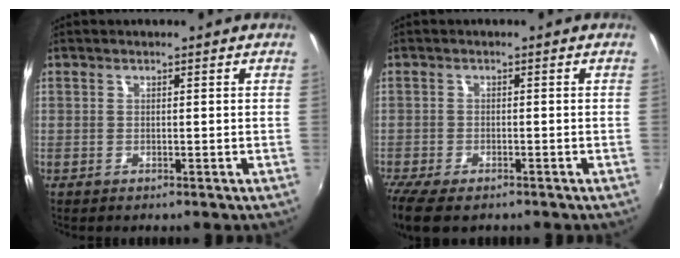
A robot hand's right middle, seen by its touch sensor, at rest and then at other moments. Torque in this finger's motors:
{"motor_torque": [1.12, -1.02, 0.21, 0.10]}